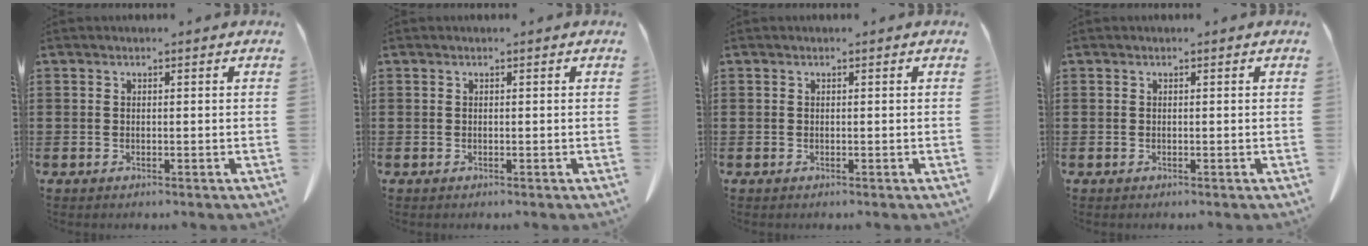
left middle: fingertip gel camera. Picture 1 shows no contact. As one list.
[{"total": 0.0}, {"total": 0.0}, {"total": 0.0}]